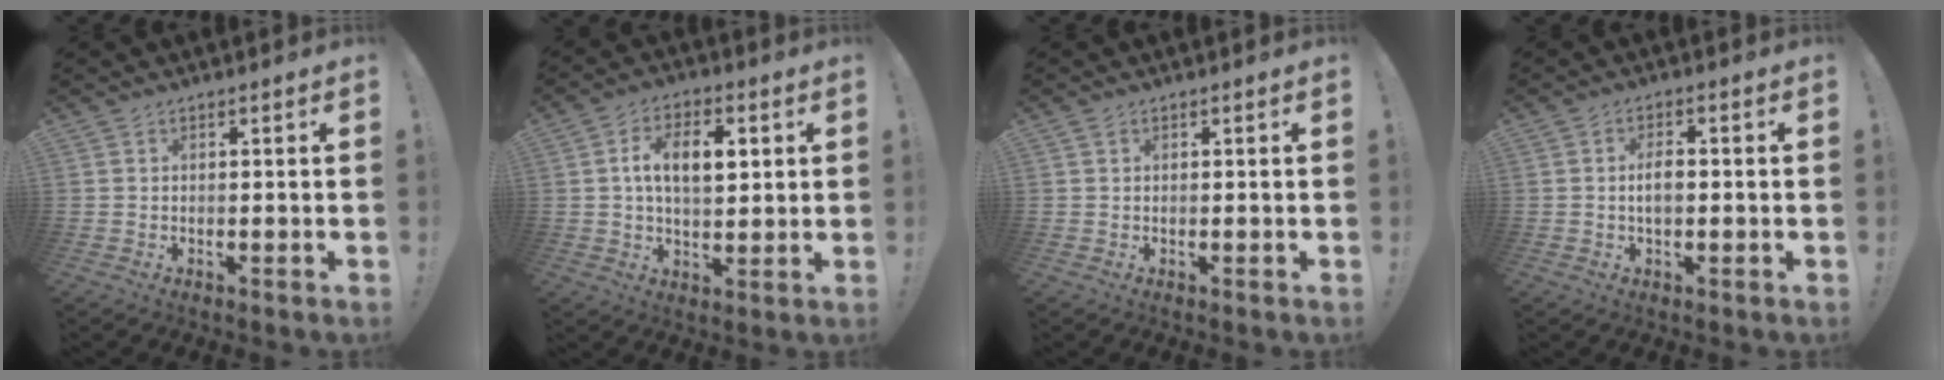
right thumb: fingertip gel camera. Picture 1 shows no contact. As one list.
[{"total": 10.8, "force": [2.2, 6.2, 8.5], "torque": [-0.145, 0.010, 0.036]}, {"total": 0.6, "force": [0.4, 0.4, 0.2], "torque": [0.000, -0.001, 0.006]}, {"total": 3.6, "force": [-0.3, 1.7, 3.2], "torque": [-0.050, 0.001, -0.011]}]